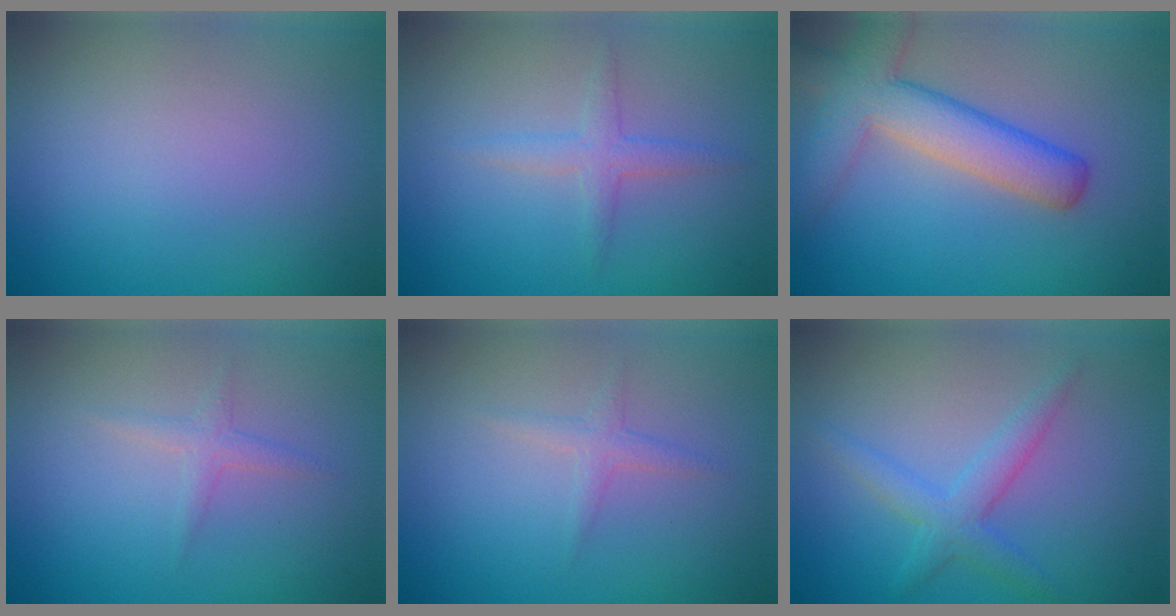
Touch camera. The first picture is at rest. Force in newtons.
{"total": 1.8, "press": 1.8, "slide": 0.1}
{"total": 6.9, "press": 6.9, "slide": 0.5}
{"total": 1.2, "press": 1.2, "slide": 0.0}
{"total": 1.2, "press": 1.2, "slide": 0.0}
{"total": 2.9, "press": 2.9, "slide": 0.1}